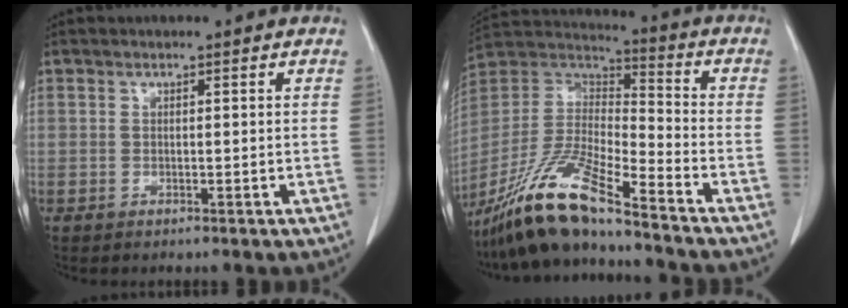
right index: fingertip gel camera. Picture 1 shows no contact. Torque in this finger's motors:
{"motor_torque": [1.12, -1.02, 0.36, 0.16]}